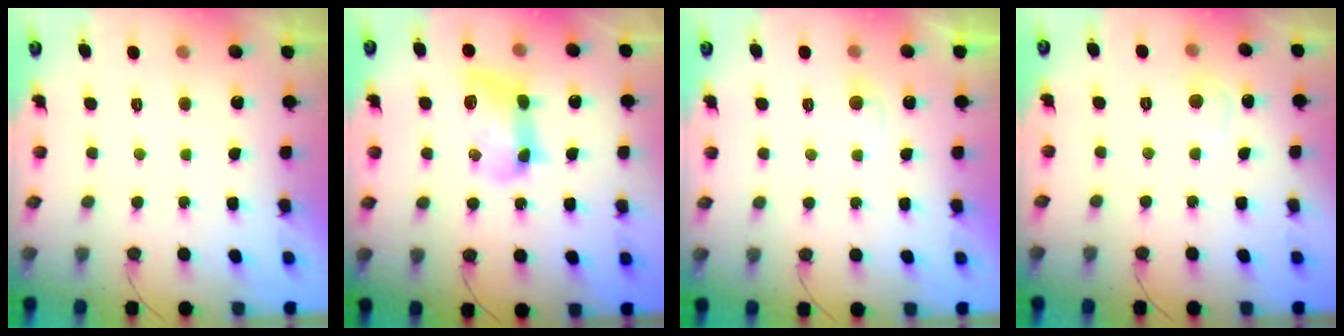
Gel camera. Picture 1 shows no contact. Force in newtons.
{"total": 12.2, "press": 12.2, "slide": 0.6}
{"total": 2.7, "press": 2.7, "slide": 0.2}
{"total": 2.9, "press": 2.9, "slide": 0.4}